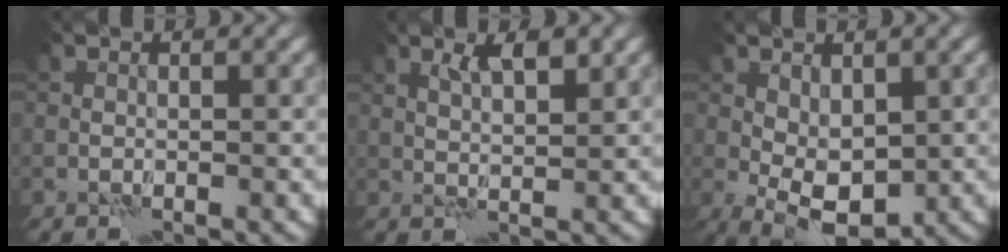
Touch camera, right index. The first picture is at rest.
{"total": 2.6, "force": [1.6, 0.6, 2.0], "torque": [-0.038, -0.003, 0.029]}
{"total": 5.1, "force": [-0.5, 3.0, 4.1], "torque": [-0.080, -0.004, -0.010]}